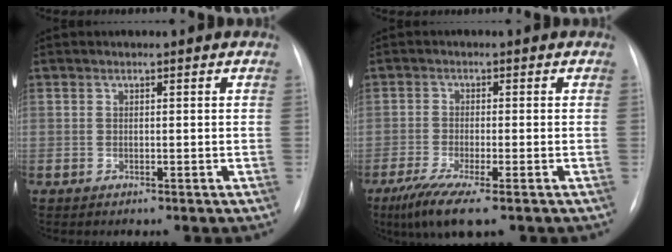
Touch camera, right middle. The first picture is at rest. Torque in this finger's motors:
{"motor_torque": [1.25, -0.89, 0.15, 0.09]}